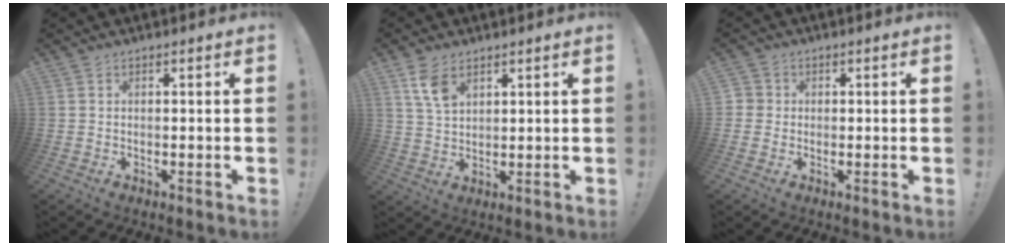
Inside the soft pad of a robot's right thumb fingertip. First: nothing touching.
{"total": 6.8, "force": [3.9, 3.7, 4.1], "torque": [-0.073, -0.016, 0.073]}
{"total": 2.4, "force": [-0.2, 2.4, 0.5], "torque": [-0.012, 0.006, -0.003]}